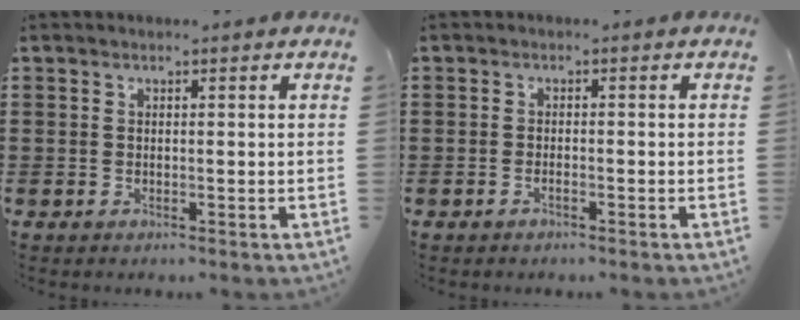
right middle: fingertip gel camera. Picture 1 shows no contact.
{"total": 0.8, "force": [-0.6, 0.2, 0.5], "torque": [-0.013, -0.004, -0.010]}